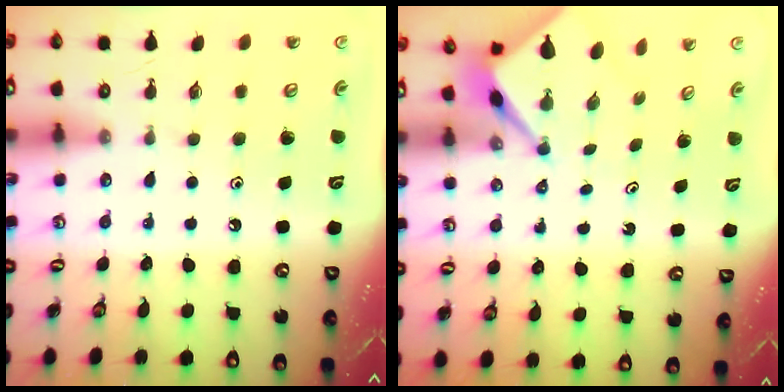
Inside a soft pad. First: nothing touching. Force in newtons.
{"total": 3.0, "press": 3.0, "slide": 0.1}